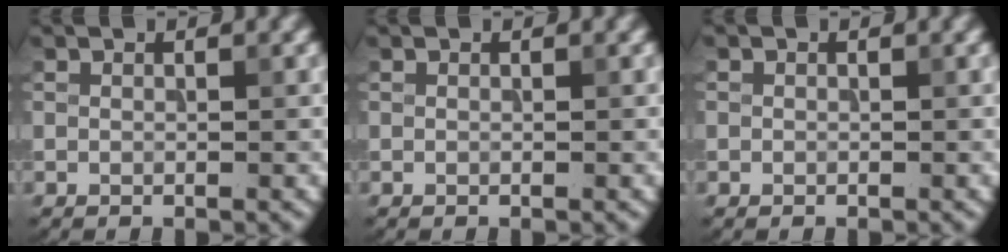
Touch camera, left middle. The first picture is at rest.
{"total": 0.0}
{"total": 0.7, "force": [0.0, 0.7, -0.1], "torque": [0.012, -0.001, -0.003]}